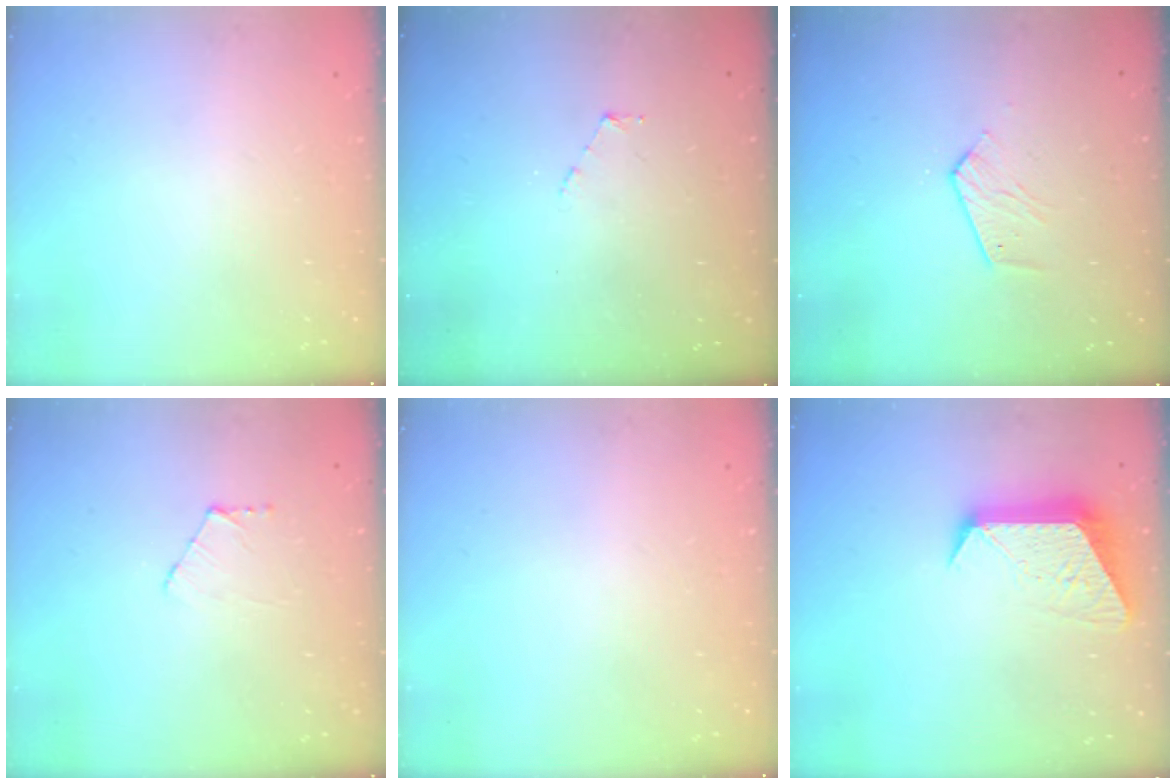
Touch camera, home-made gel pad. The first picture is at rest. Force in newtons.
{"total": 2.9, "press": 2.9, "slide": 0.3}
{"total": 5.6, "press": 5.6, "slide": 0.5}
{"total": 3.6, "press": 3.6, "slide": 0.3}
{"total": 0.0}
{"total": 11.3, "press": 11.3, "slide": 1.0}